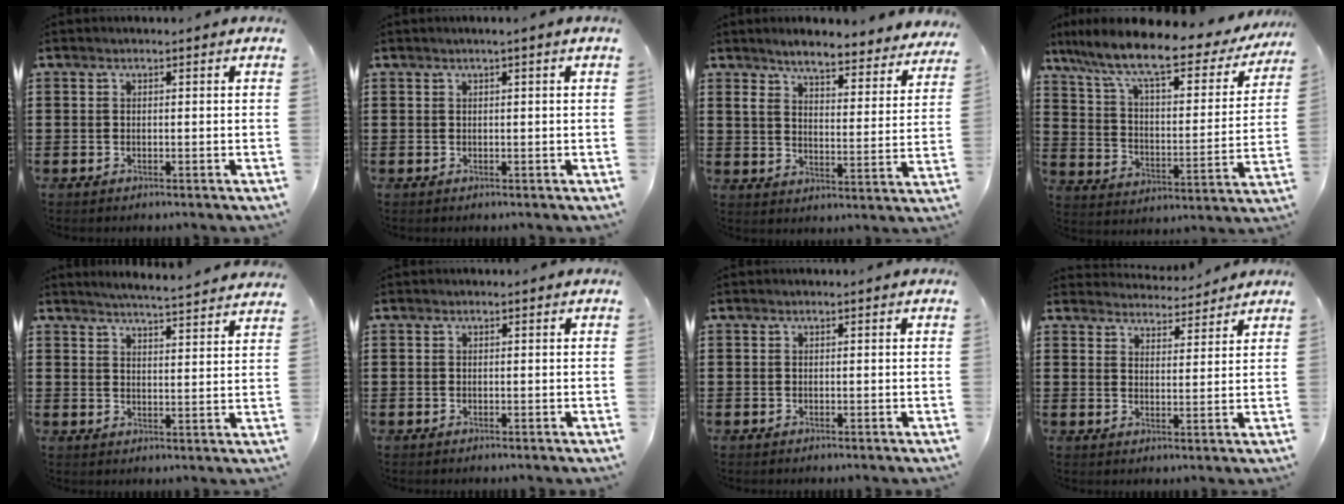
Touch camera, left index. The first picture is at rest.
{"total": 0.7, "force": [0.2, -0.2, 0.7], "torque": [-0.011, -0.004, 0.004]}
{"total": 5.6, "force": [5.1, 0.3, 2.3], "torque": [-0.068, -0.032, 0.083]}
{"total": 10.2, "force": [8.1, 1.3, 6.0], "torque": [-0.147, -0.049, 0.132]}
{"total": 4.3, "force": [4.2, -0.6, 0.3], "torque": [-0.021, -0.029, 0.074]}
{"total": 0.0}
{"total": 0.0}
{"total": 4.0, "force": [3.9, 0.6, 0.1], "torque": [-0.007, -0.021, 0.071]}